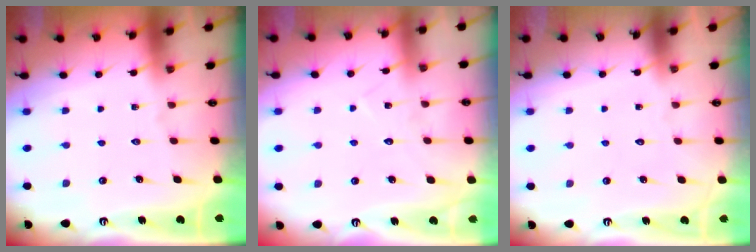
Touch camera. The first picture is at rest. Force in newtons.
{"total": 6.3, "press": 6.3, "slide": 0.6}
{"total": 1.6, "press": 1.6, "slide": 0.1}